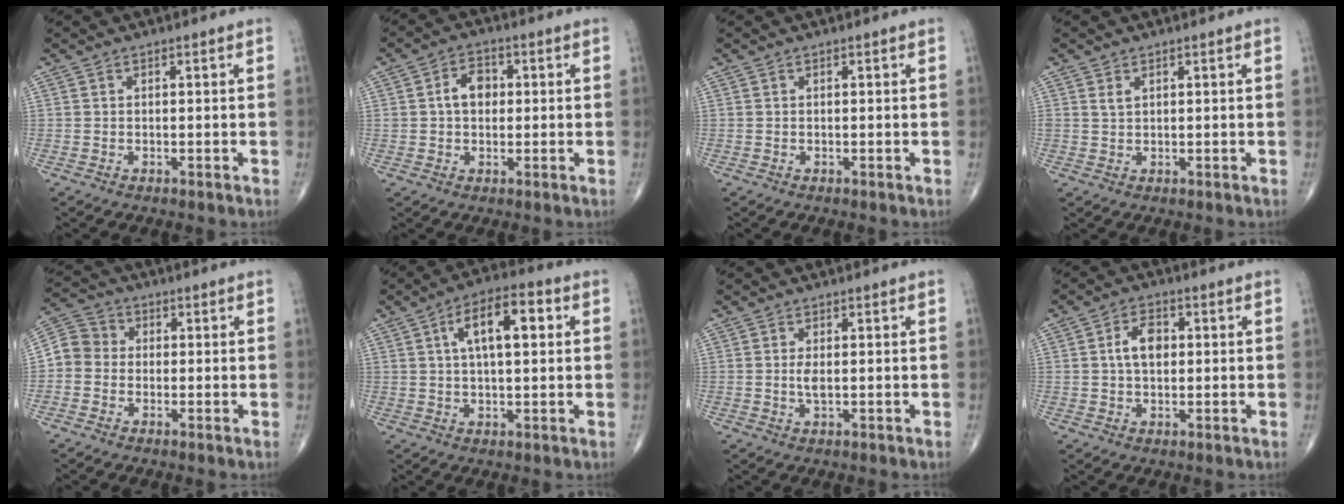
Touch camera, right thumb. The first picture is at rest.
{"total": 5.4, "force": [0.6, 4.0, 3.7], "torque": [-0.049, 0.013, 0.006]}
{"total": 0.0}
{"total": 1.4, "force": [0.8, 0.8, 0.8], "torque": [-0.014, 0.000, 0.020]}
{"total": 6.0, "force": [-0.7, 5.5, 2.3], "torque": [-0.028, 0.022, -0.030]}
{"total": 10.8, "force": [2.8, 4.5, 9.4], "torque": [-0.145, 0.017, 0.039]}
{"total": 2.0, "force": [0.1, 0.7, 1.9], "torque": [-0.039, -0.003, 0.003]}
{"total": 5.6, "force": [0.9, 3.5, 4.3], "torque": [-0.069, 0.007, 0.011]}